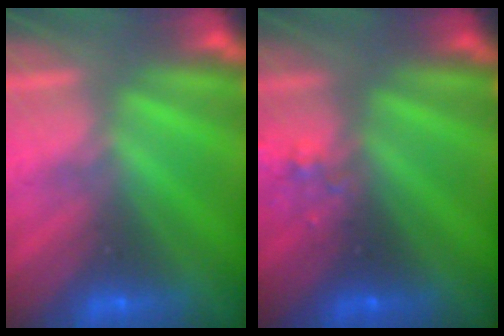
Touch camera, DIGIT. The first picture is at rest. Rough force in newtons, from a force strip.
{"total": 2.3}